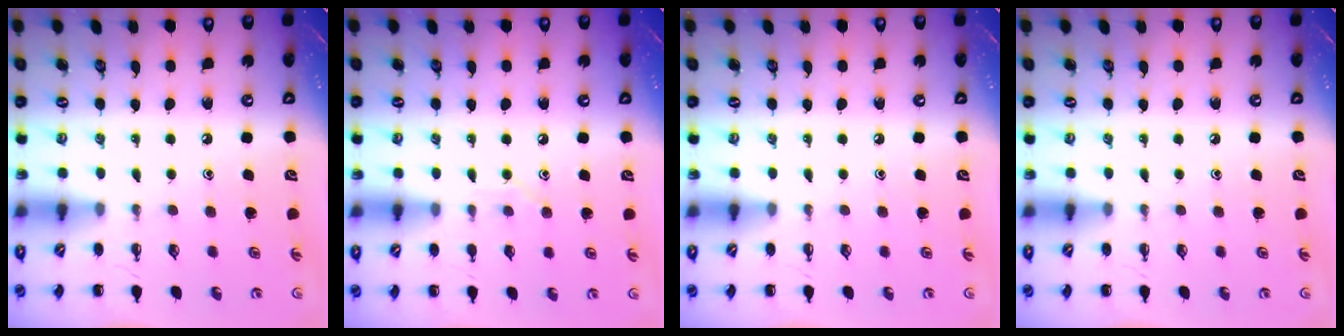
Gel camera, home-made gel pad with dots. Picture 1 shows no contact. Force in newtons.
{"total": 5.3, "press": 5.1, "slide": 1.1}
{"total": 0.0}
{"total": 0.0}